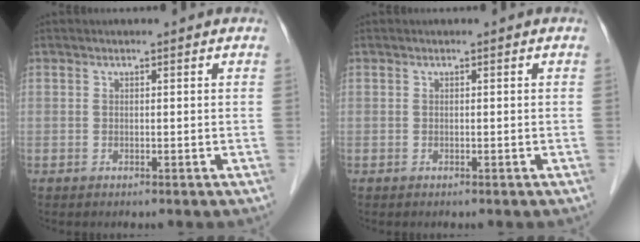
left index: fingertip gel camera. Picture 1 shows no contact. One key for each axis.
{"total": 0.0}